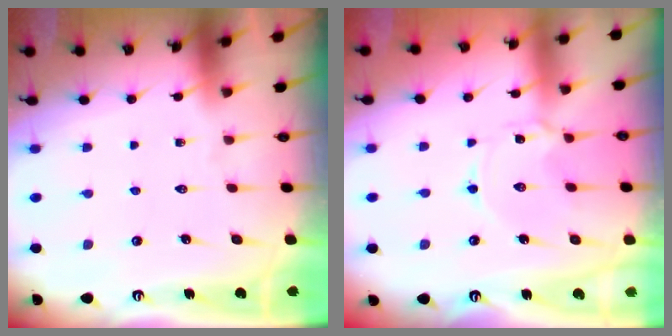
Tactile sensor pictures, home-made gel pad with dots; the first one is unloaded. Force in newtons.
{"total": 2.5, "press": 2.5, "slide": 0.3}